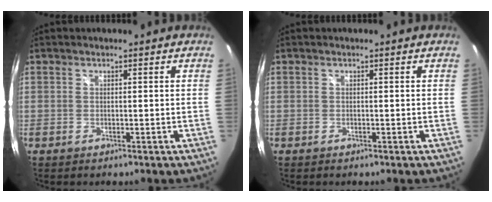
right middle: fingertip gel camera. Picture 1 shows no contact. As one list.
[{"total": 0.0}]